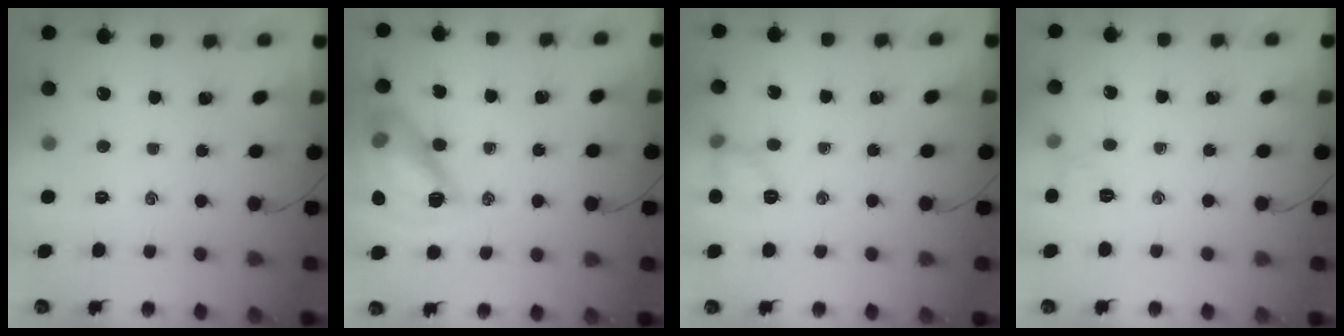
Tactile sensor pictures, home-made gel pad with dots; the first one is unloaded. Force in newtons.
{"total": 15.4, "press": 15.2, "slide": 2.3}
{"total": 7.2, "press": 7.2, "slide": 0.6}
{"total": 5.8, "press": 5.6, "slide": 1.5}